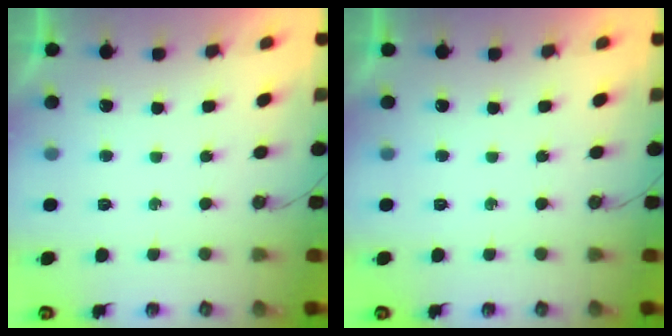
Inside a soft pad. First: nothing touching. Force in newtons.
{"total": 0.0}